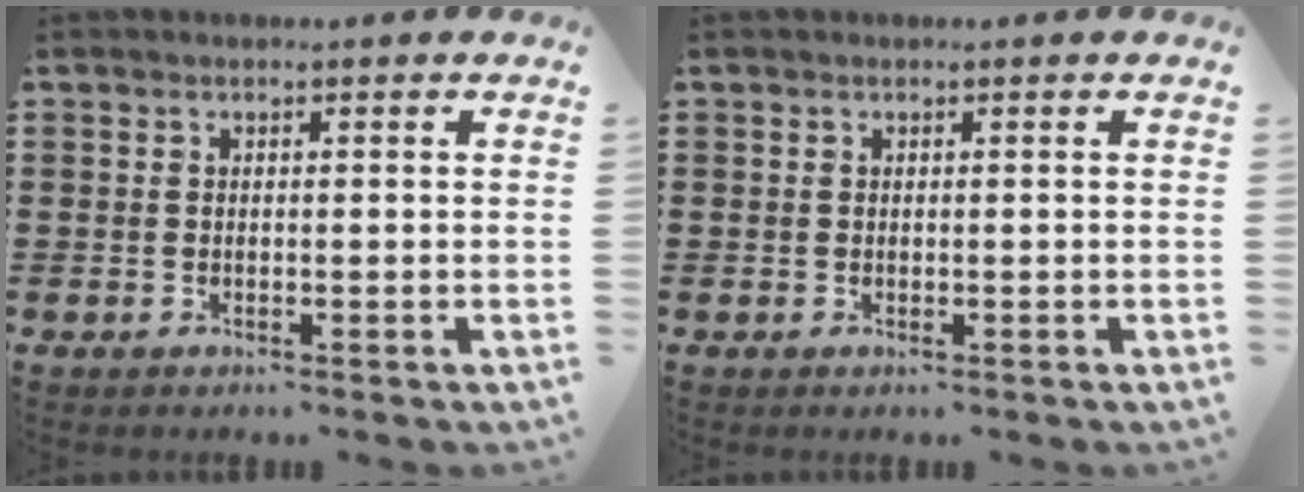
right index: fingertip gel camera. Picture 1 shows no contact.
{"total": 0.0}